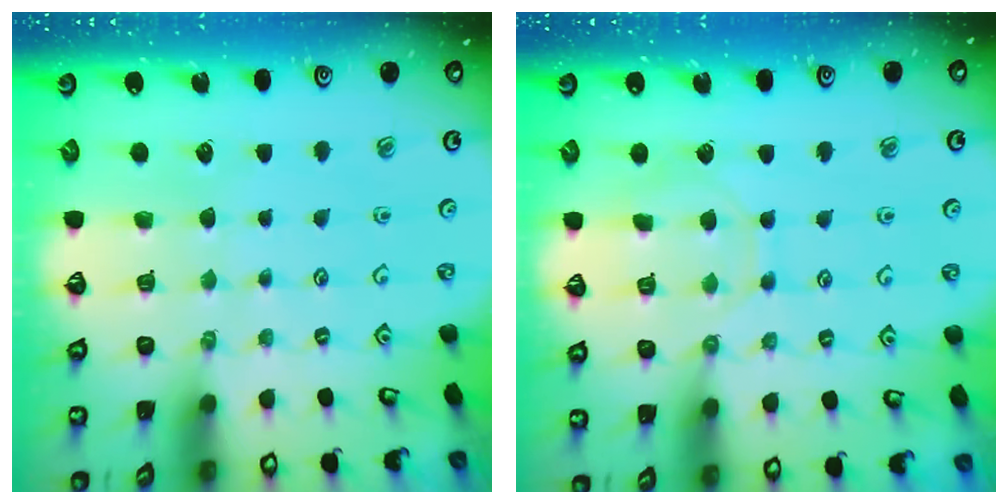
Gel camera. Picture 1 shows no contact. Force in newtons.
{"total": 8.5, "press": 8.4, "slide": 0.9}